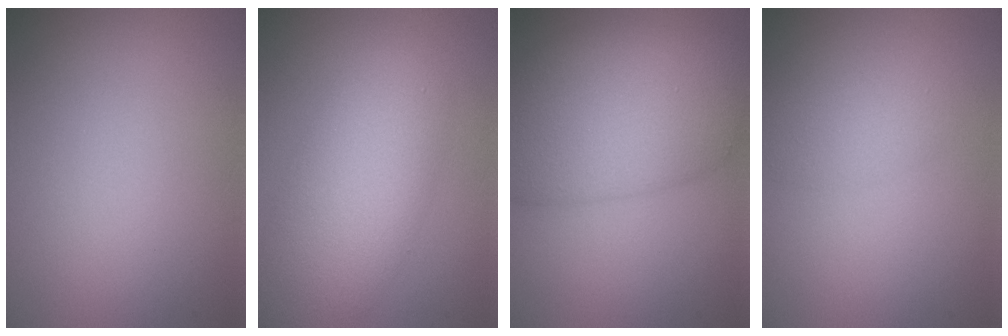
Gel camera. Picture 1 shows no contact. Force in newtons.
{"total": 7.1, "press": 7.1, "slide": 0.2}
{"total": 9.9, "press": 9.9, "slide": 0.5}
{"total": 2.0, "press": 2.0, "slide": 0.1}